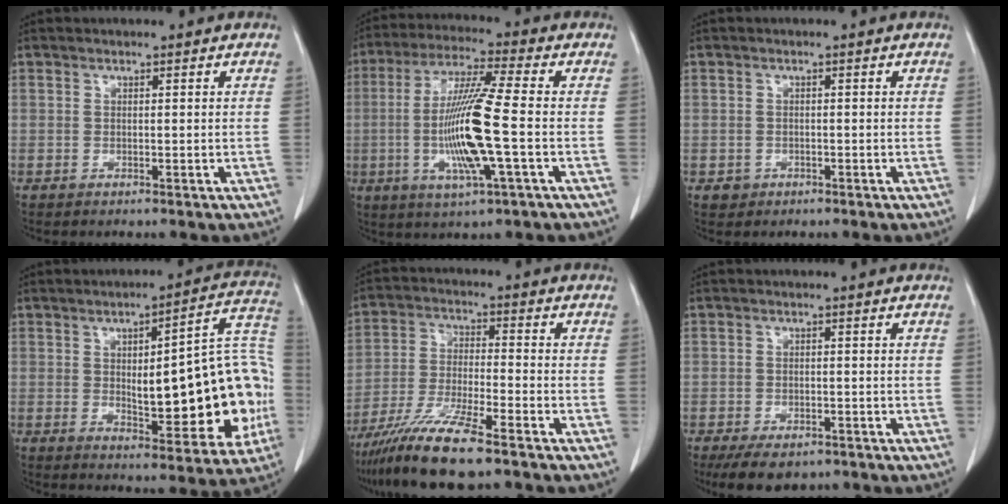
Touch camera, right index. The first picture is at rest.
{"total": 13.7, "force": [-2.3, -0.1, 13.5], "torque": [-0.275, -0.010, -0.049]}
{"total": 1.7, "force": [-0.8, 1.5, 0.1], "torque": [-0.001, 0.007, -0.010]}
{"total": 21.2, "force": [-1.8, 6.0, 20.3], "torque": [-0.212, 0.037, -0.005]}
{"total": 11.7, "force": [-8.8, 0.6, 7.6], "torque": [-0.150, -0.031, -0.161]}
{"total": 7.3, "force": [-5.4, 3.6, 3.3], "torque": [-0.046, -0.002, -0.077]}